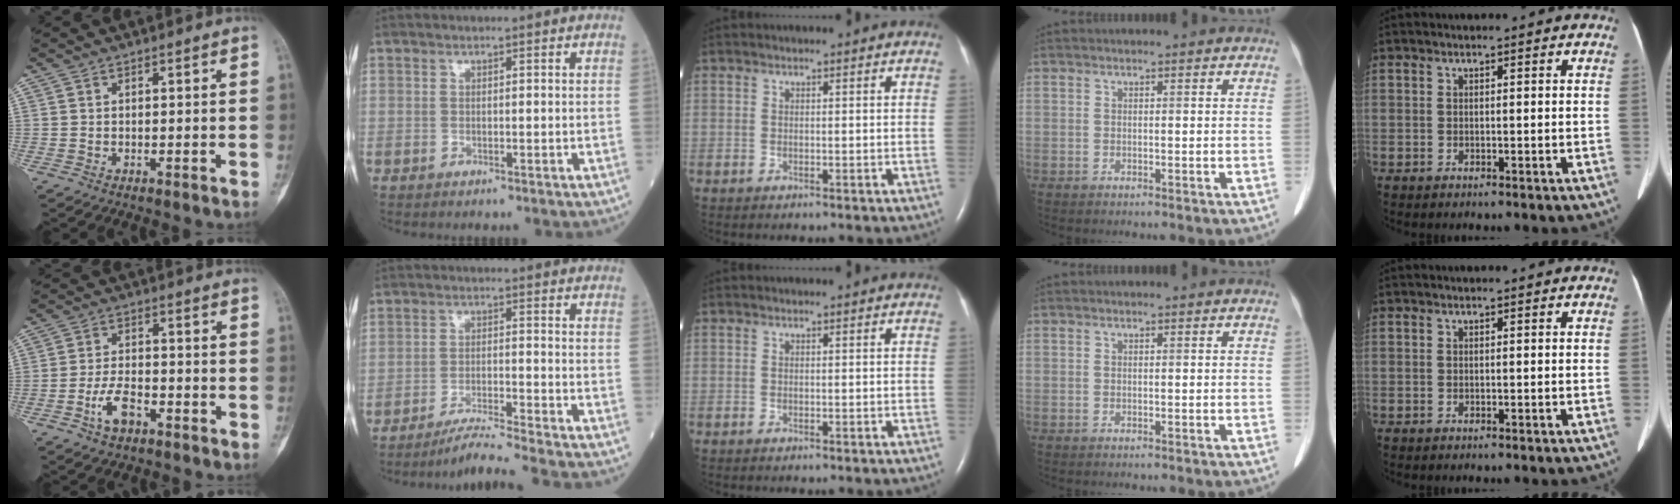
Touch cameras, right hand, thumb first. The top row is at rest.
{"thumb": {"total": 5.3, "force": [-2.9, 2.7, 3.5], "torque": [-0.068, 0.022, -0.057]}, "index": {"total": 7.2, "force": [-6.5, -1.9, 2.6], "torque": [-0.039, -0.022, -0.115]}}